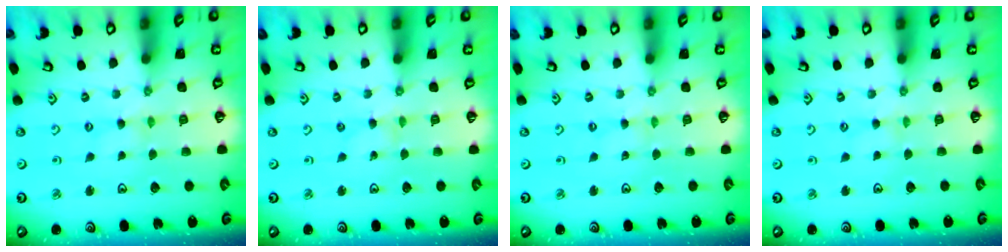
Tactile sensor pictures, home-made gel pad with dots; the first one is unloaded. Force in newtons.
{"total": 0.0}
{"total": 0.5, "press": 0.5, "slide": 0.1}
{"total": 1.3, "press": 1.2, "slide": 0.3}